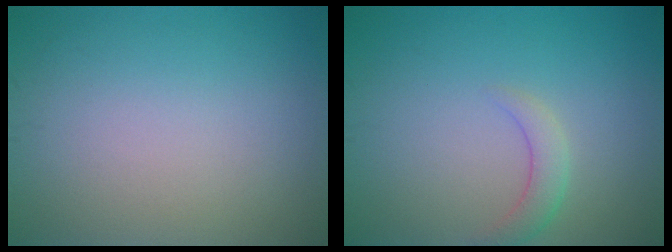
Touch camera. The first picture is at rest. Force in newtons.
{"total": 1.9, "press": 1.9, "slide": 0.2}